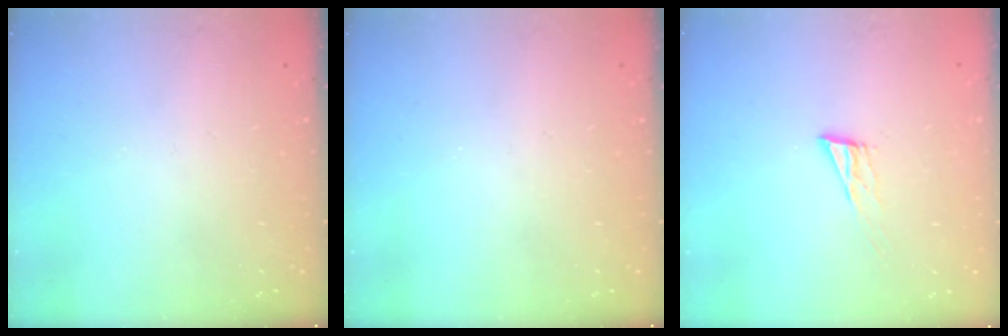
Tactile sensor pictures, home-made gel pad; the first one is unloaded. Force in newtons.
{"total": 0.0}
{"total": 6.4, "press": 6.4, "slide": 1.0}